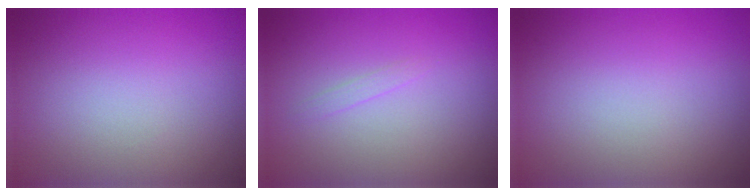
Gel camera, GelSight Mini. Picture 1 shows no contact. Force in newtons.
{"total": 0.6, "press": 0.6, "slide": 0.0}
{"total": 0.0}